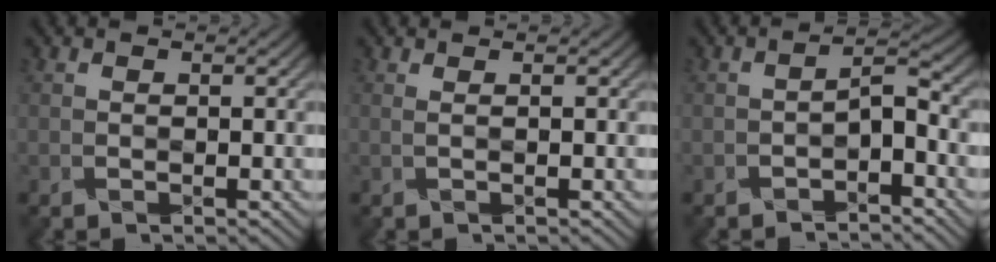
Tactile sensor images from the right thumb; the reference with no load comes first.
{"total": 0.6, "force": [0.2, 0.0, 0.5], "torque": [-0.014, 0.006, 0.001]}
{"total": 2.4, "force": [-1.8, 0.5, 1.5], "torque": [-0.025, 0.012, -0.034]}